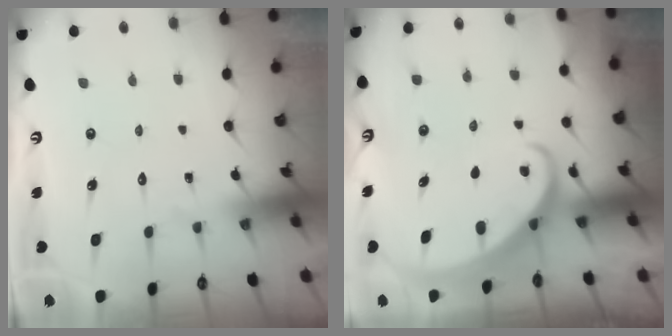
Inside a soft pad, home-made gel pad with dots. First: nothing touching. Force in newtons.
{"total": 2.6, "press": 2.6, "slide": 0.3}